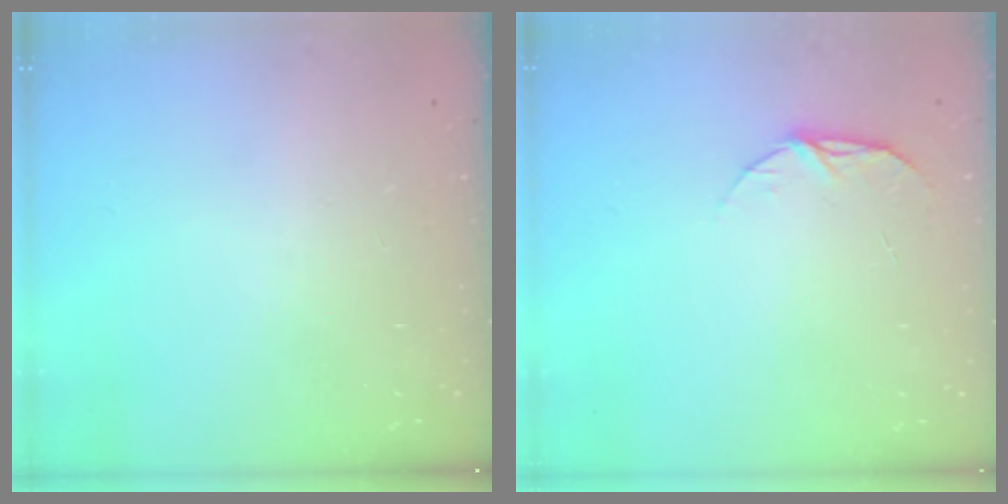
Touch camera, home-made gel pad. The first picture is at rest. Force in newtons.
{"total": 6.6, "press": 6.5, "slide": 0.6}